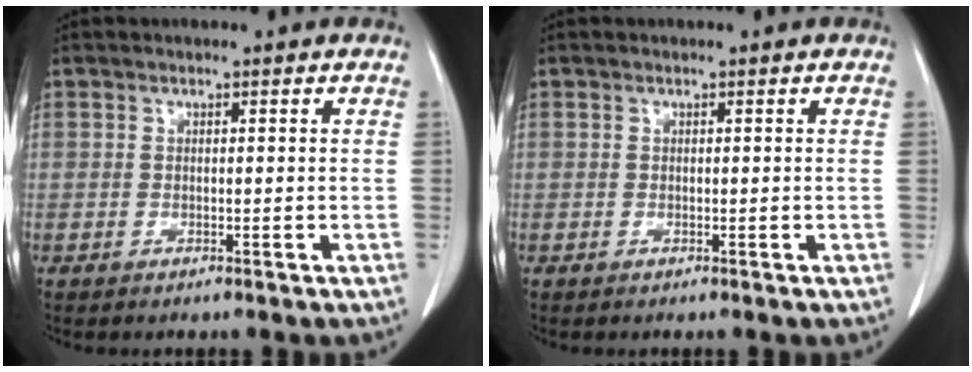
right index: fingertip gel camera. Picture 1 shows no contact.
{"total": 0.0}